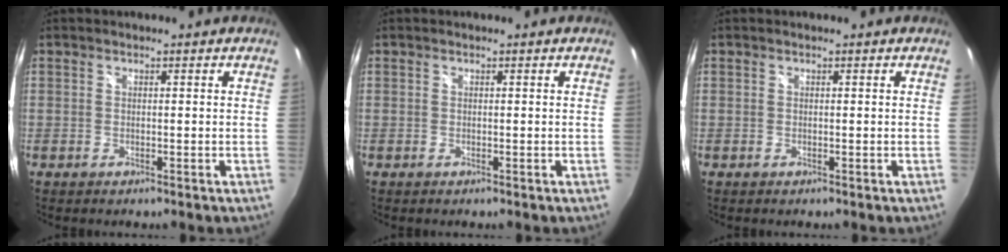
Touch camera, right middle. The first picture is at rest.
{"total": 0.0}
{"total": 0.0}